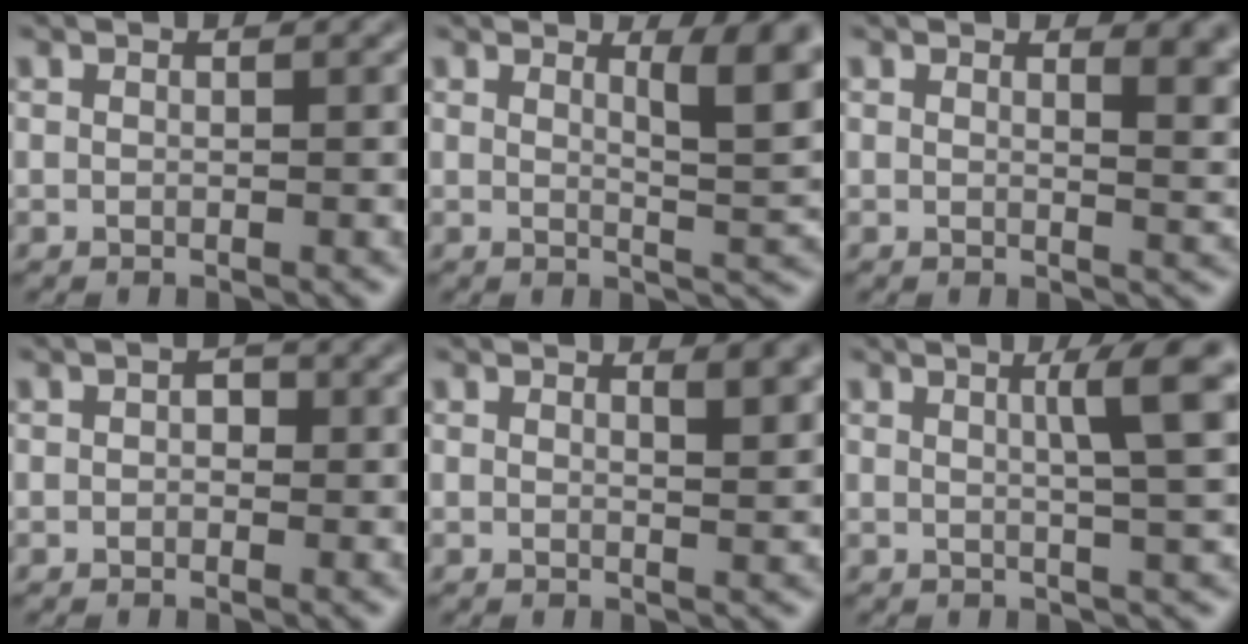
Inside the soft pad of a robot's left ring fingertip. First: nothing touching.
{"total": 5.1, "force": [2.3, 1.3, 4.4], "torque": [-0.051, -0.006, 0.034]}
{"total": 4.7, "force": [2.3, 2.0, 3.6], "torque": [-0.021, 0.002, 0.032]}
{"total": 1.2, "force": [0.1, 0.9, 0.8], "torque": [-0.009, -0.001, -0.002]}
{"total": 3.0, "force": [1.6, 1.1, 2.3], "torque": [-0.019, 0.002, 0.022]}
{"total": 5.1, "force": [1.5, 0.7, 4.8], "torque": [-0.062, 0.009, 0.022]}